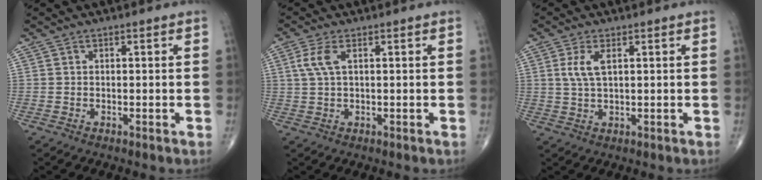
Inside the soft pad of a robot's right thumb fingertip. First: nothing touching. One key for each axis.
{"total": 3.8, "fx": 1.2, "fy": 1.4, "fz": 3.3, "tx": -0.090, "ty": 0.011, "tz": 0.025}
{"total": 4.1, "fx": 1.2, "fy": 1.6, "fz": 3.5, "tx": -0.079, "ty": 0.000, "tz": 0.028}